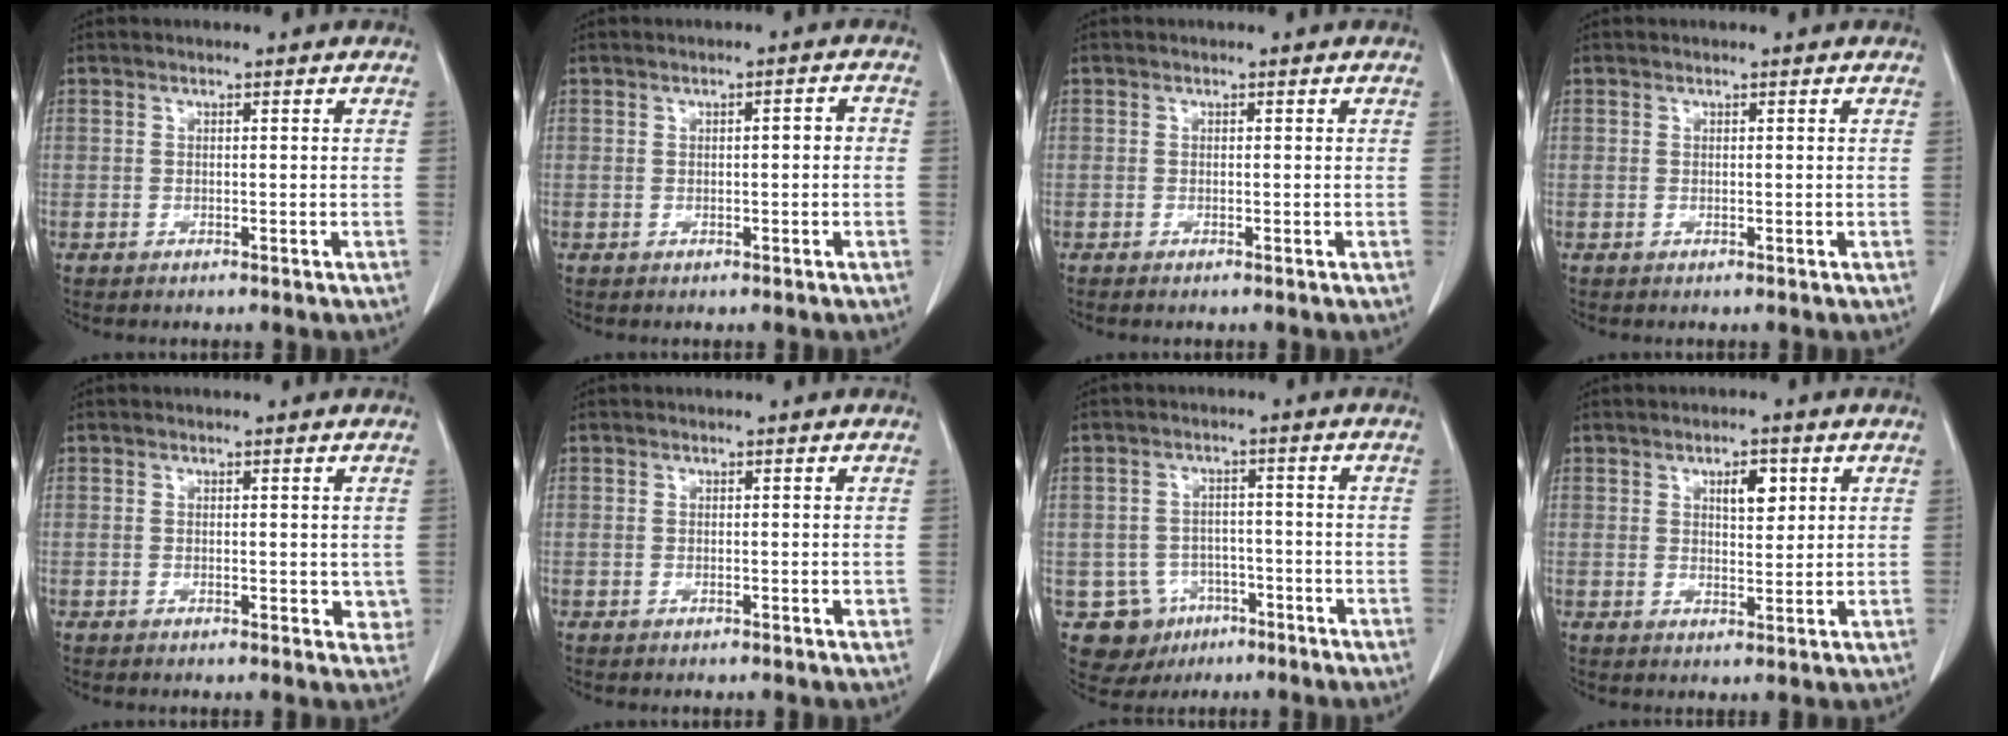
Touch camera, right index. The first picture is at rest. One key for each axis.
{"total": 1.6, "fx": -0.2, "fy": 0.5, "fz": 1.5, "tx": -0.022, "ty": 0.005, "tz": -0.002}
{"total": 0.7, "fx": -0.6, "fy": 0.1, "fz": 0.3, "tx": -0.011, "ty": -0.002, "tz": -0.009}
{"total": 0.0}
{"total": 2.9, "fx": 0.1, "fy": 1.8, "fz": 2.3, "tx": -0.010, "ty": -0.002, "tz": 0.002}
{"total": 0.7, "fx": 0.0, "fy": 0.3, "fz": 0.6, "tx": -0.004, "ty": 0.000, "tz": 0.002}
{"total": 7.4, "fx": -3.1, "fy": 6.7, "fz": 0.8, "tx": -0.011, "ty": 0.012, "tz": -0.034}
{"total": 4.1, "fx": 1.8, "fy": 1.7, "fz": 3.3, "tx": -0.052, "ty": 0.001, "tz": 0.029}